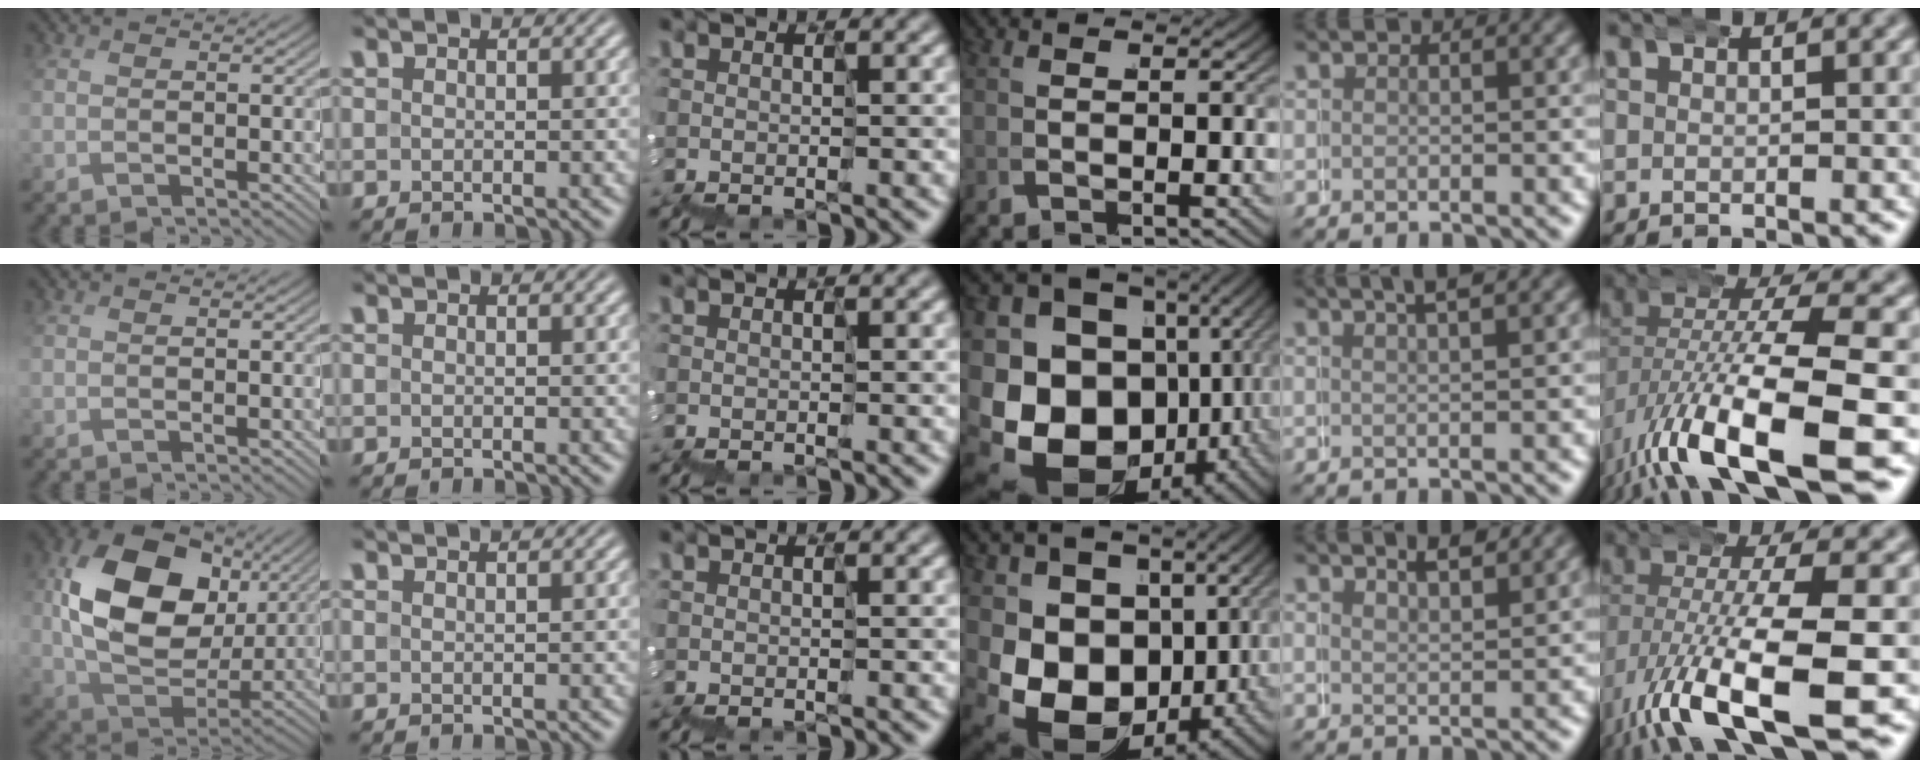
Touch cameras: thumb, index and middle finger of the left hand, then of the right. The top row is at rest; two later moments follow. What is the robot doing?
{"motion": "wrap", "object": "cloth"}